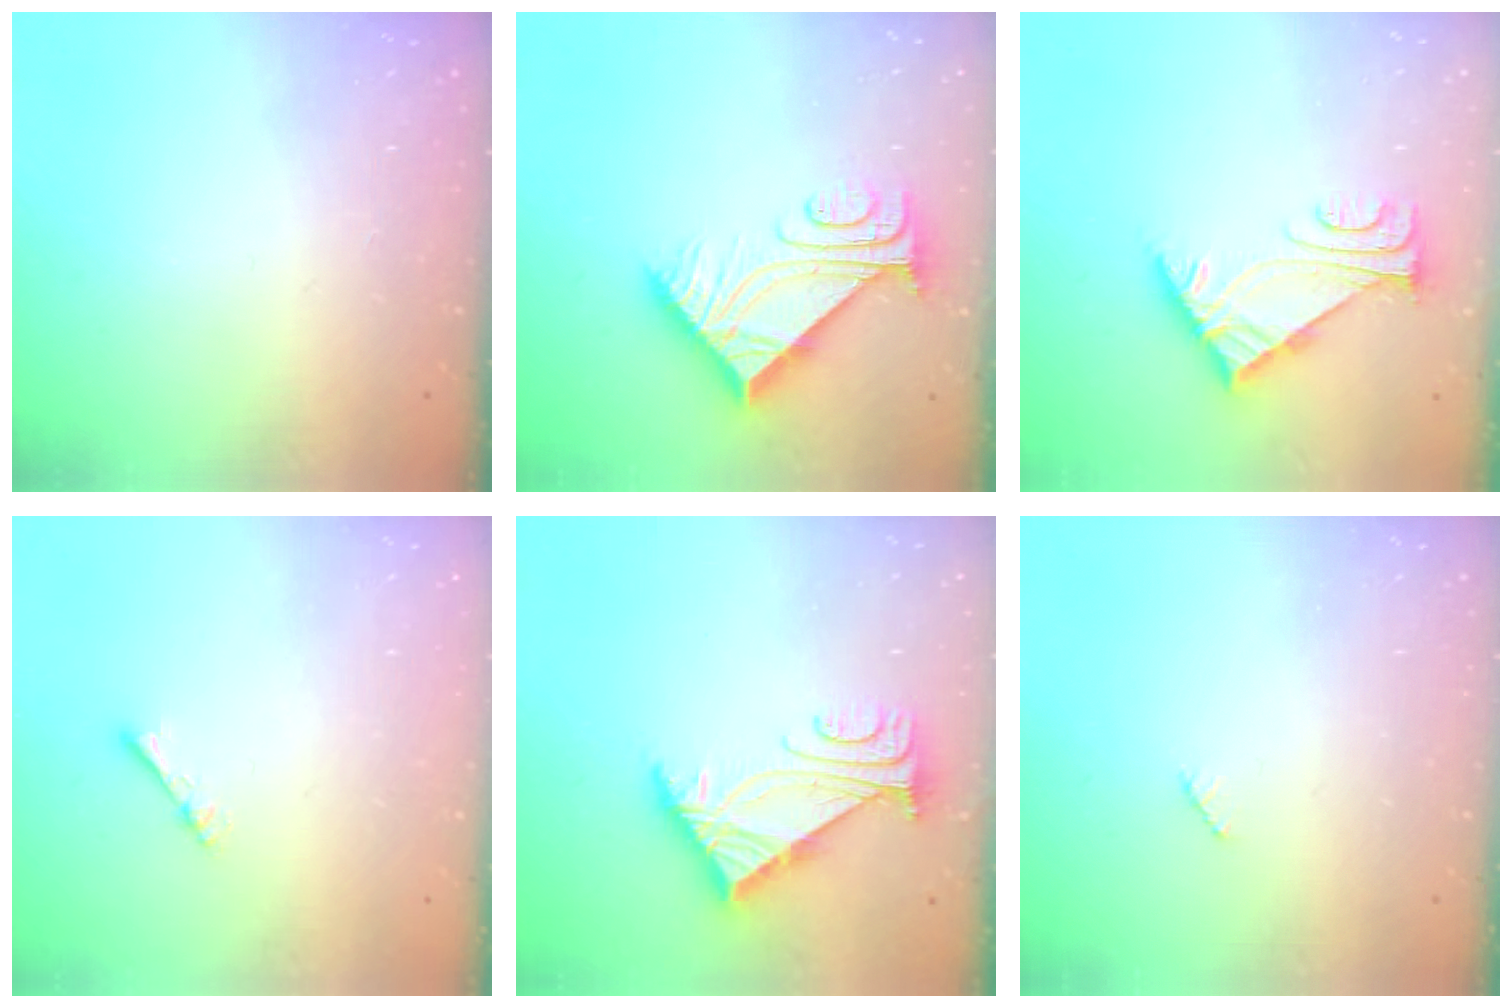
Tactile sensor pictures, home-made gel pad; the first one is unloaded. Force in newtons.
{"total": 9.0, "press": 8.9, "slide": 1.0}
{"total": 6.0, "press": 5.9, "slide": 1.0}
{"total": 1.7, "press": 1.7, "slide": 0.2}
{"total": 5.4, "press": 5.3, "slide": 0.9}
{"total": 2.5, "press": 2.5, "slide": 0.3}